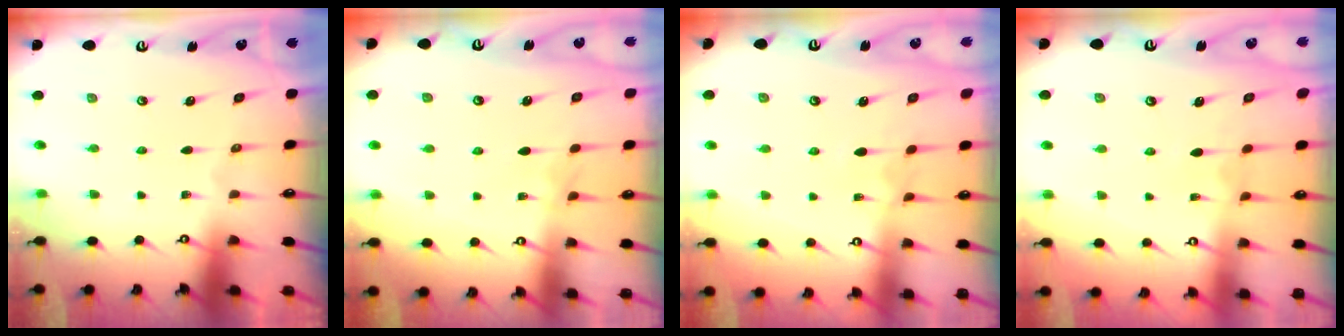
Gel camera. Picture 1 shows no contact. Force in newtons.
{"total": 2.3, "press": 2.3, "slide": 0.4}
{"total": 3.4, "press": 3.4, "slide": 0.2}
{"total": 2.9, "press": 2.8, "slide": 0.5}